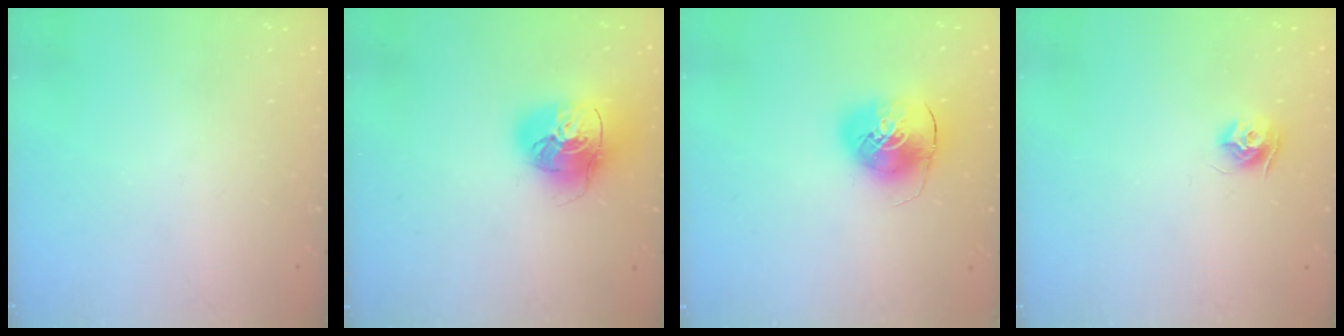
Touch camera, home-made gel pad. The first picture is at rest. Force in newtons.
{"total": 16.2, "press": 16.1, "slide": 2.0}
{"total": 9.8, "press": 9.7, "slide": 1.5}
{"total": 8.1, "press": 8.1, "slide": 0.1}